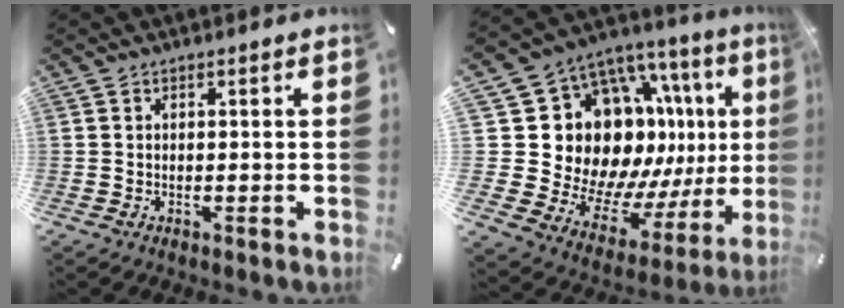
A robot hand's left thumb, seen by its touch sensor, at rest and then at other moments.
{"total": 21.8, "force": [5.4, 16.5, 13.2], "torque": [-0.228, -0.090, 0.152]}